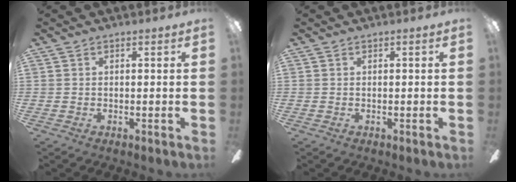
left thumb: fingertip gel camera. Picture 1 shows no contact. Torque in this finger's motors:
{"motor_torque": [0.00, 0.00, 0.11, -0.01, 0.00]}